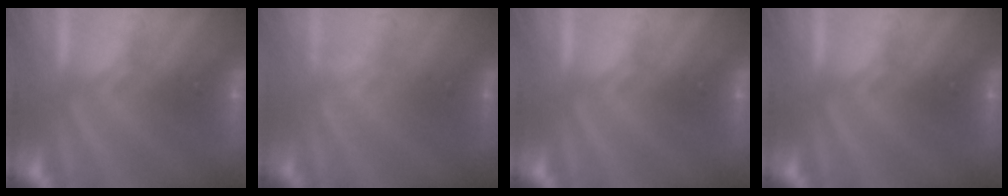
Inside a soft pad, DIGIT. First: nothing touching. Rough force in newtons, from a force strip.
{"total": 1.2}
{"total": 0.0}
{"total": 0.0}